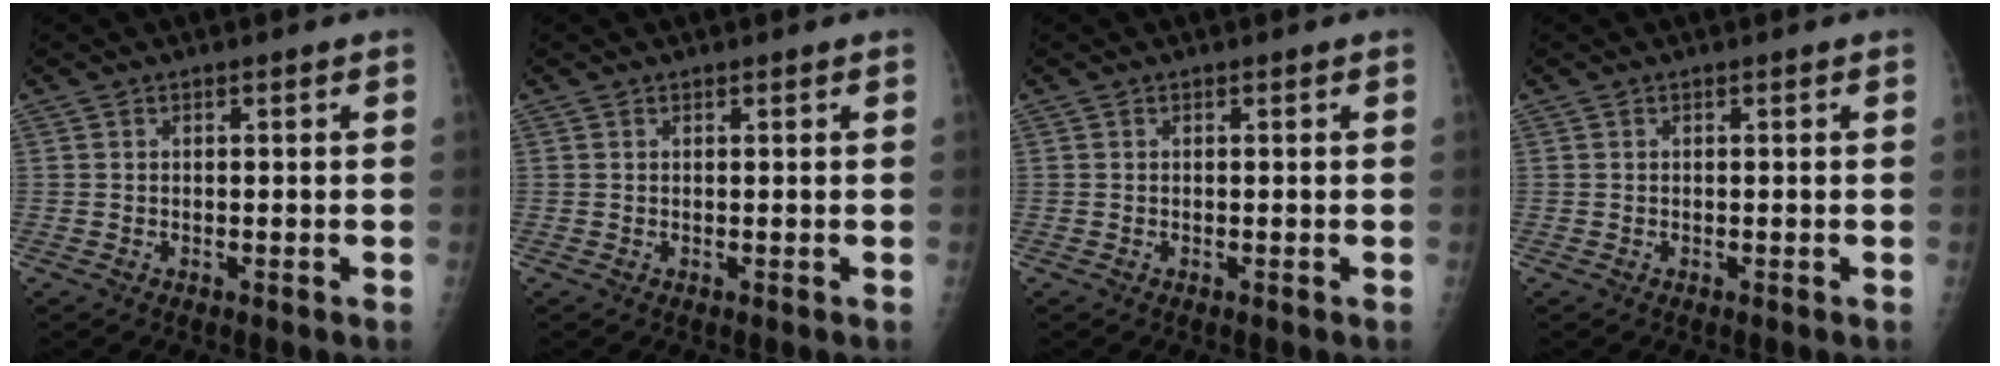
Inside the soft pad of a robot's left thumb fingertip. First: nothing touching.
{"total": 0.0}
{"total": 0.0}
{"total": 0.0}